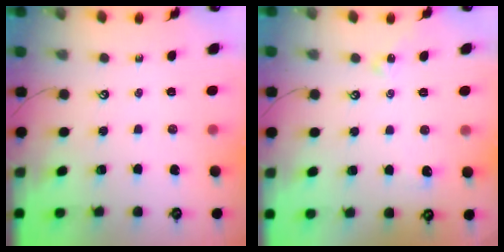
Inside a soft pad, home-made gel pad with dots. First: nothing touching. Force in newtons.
{"total": 1.4, "press": 1.3, "slide": 0.5}